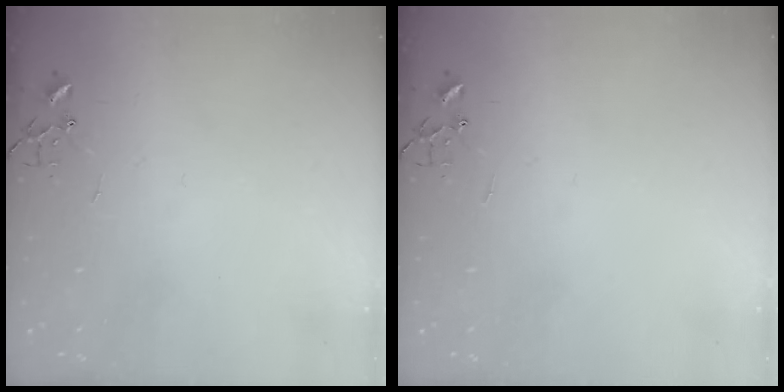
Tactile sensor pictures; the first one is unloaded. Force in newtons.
{"total": 0.0}